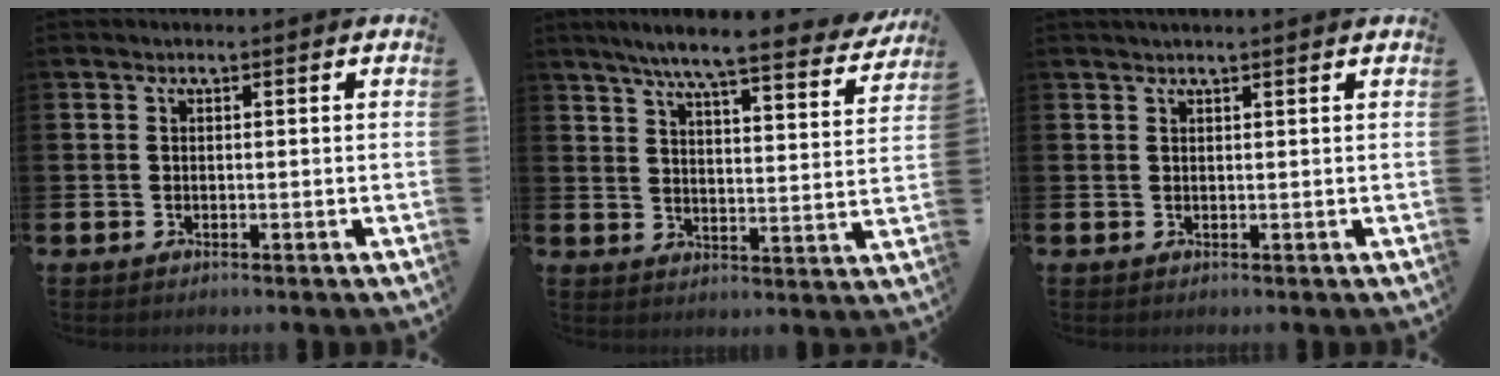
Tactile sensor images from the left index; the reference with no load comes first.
{"total": 7.5, "force": [6.6, 0.3, 3.5], "torque": [-0.079, -0.045, 0.108]}
{"total": 1.0, "force": [0.9, -0.2, 0.3], "torque": [-0.002, -0.001, 0.016]}